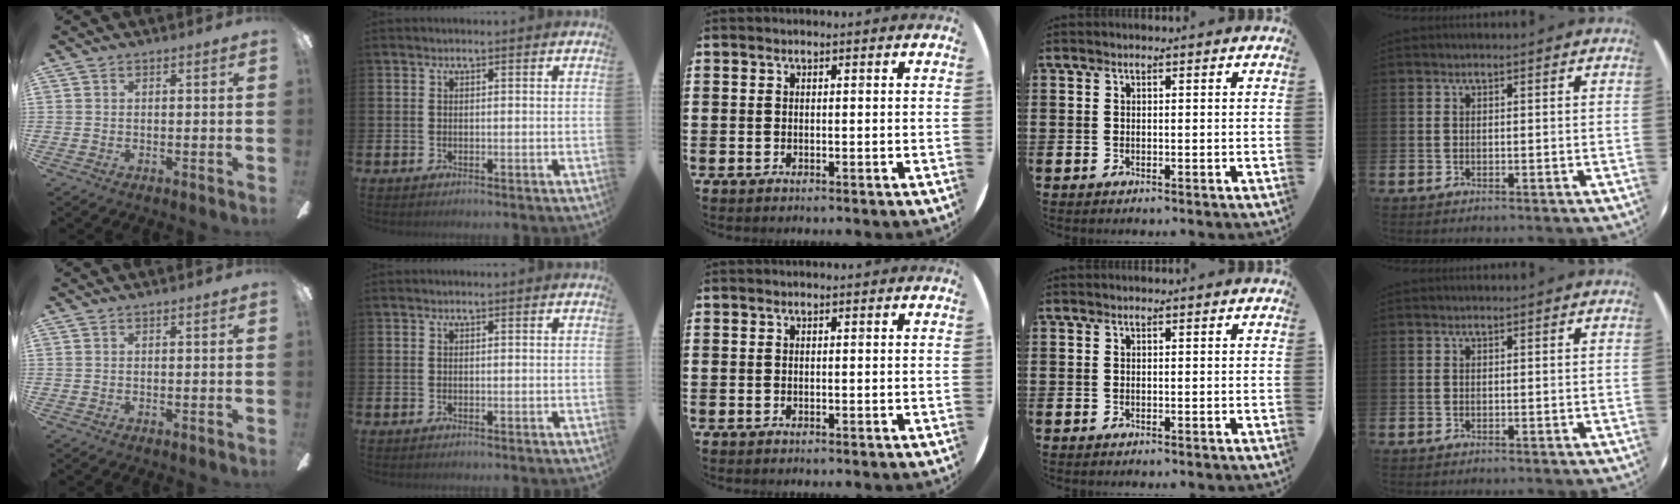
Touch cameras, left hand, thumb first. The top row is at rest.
{}